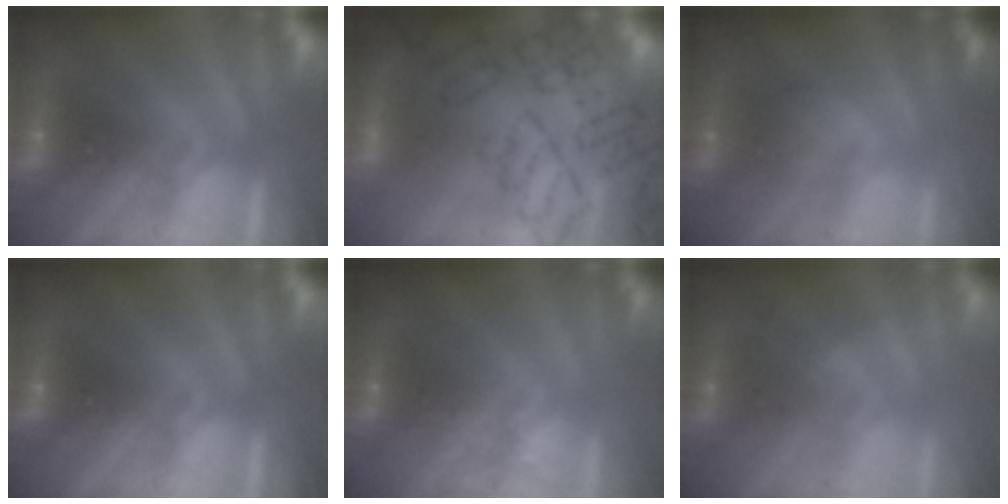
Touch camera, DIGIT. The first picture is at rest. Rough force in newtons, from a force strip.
{"total": 11.6}
{"total": 2.0}
{"total": 0.0}
{"total": 2.1}
{"total": 2.4}